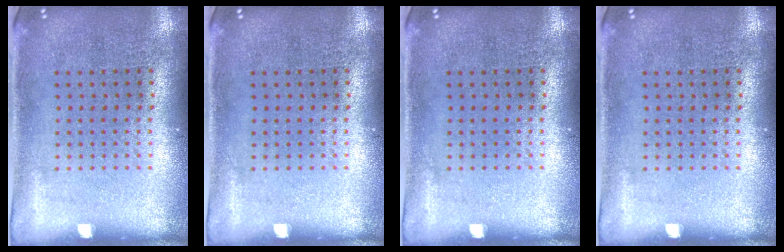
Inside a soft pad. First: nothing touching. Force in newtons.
{"total": 0.0}
{"total": 0.0}
{"total": 0.0}